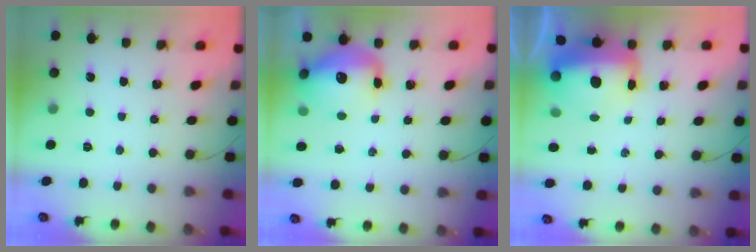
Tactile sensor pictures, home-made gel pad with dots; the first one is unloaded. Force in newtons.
{"total": 14.3, "press": 13.8, "slide": 3.8}
{"total": 12.5, "press": 12.2, "slide": 2.9}